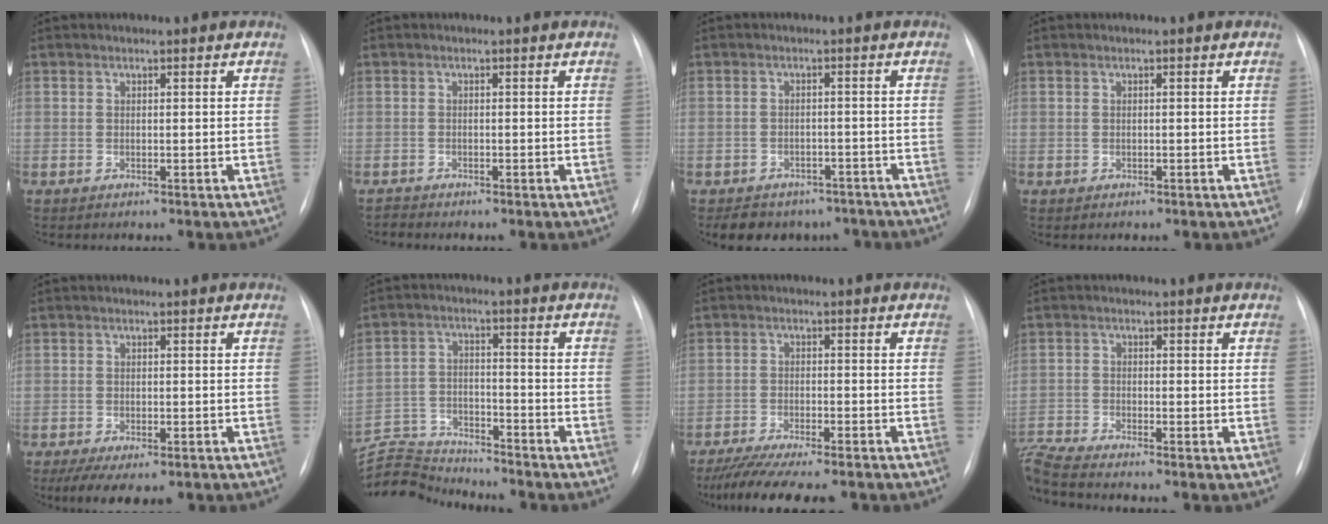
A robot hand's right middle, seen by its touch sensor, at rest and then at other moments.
{"total": 0.8, "force": [-0.7, -0.3, -0.2], "torque": [0.000, -0.007, -0.014]}
{"total": 8.8, "force": [-7.1, 4.8, 1.7], "torque": [-0.019, 0.010, -0.084]}
{"total": 0.0}
{"total": 7.0, "force": [-4.6, 2.5, 4.6], "torque": [-0.066, -0.014, -0.068]}
{"total": 9.3, "force": [-9.2, -0.5, -0.5], "torque": [-0.004, 0.009, -0.169]}
{"total": 12.4, "force": [-10.7, 1.3, 6.2], "torque": [-0.095, -0.019, -0.160]}
{"total": 6.5, "force": [-6.1, -1.4, 1.8], "torque": [-0.053, -0.011, -0.118]}